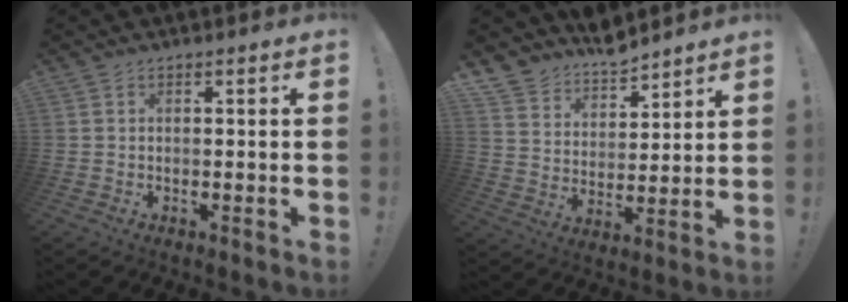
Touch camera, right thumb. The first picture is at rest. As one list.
[{"total": 8.7, "force": [7.9, 3.7, 0.3], "torque": [-0.021, -0.078, 0.150]}]